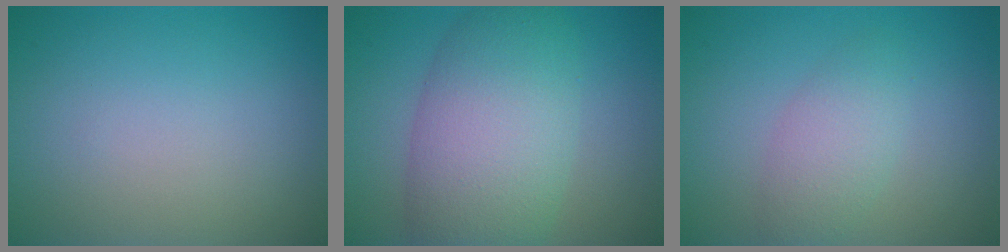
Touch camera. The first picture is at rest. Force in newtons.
{"total": 8.6, "press": 8.6, "slide": 0.3}
{"total": 2.7, "press": 2.7, "slide": 0.1}